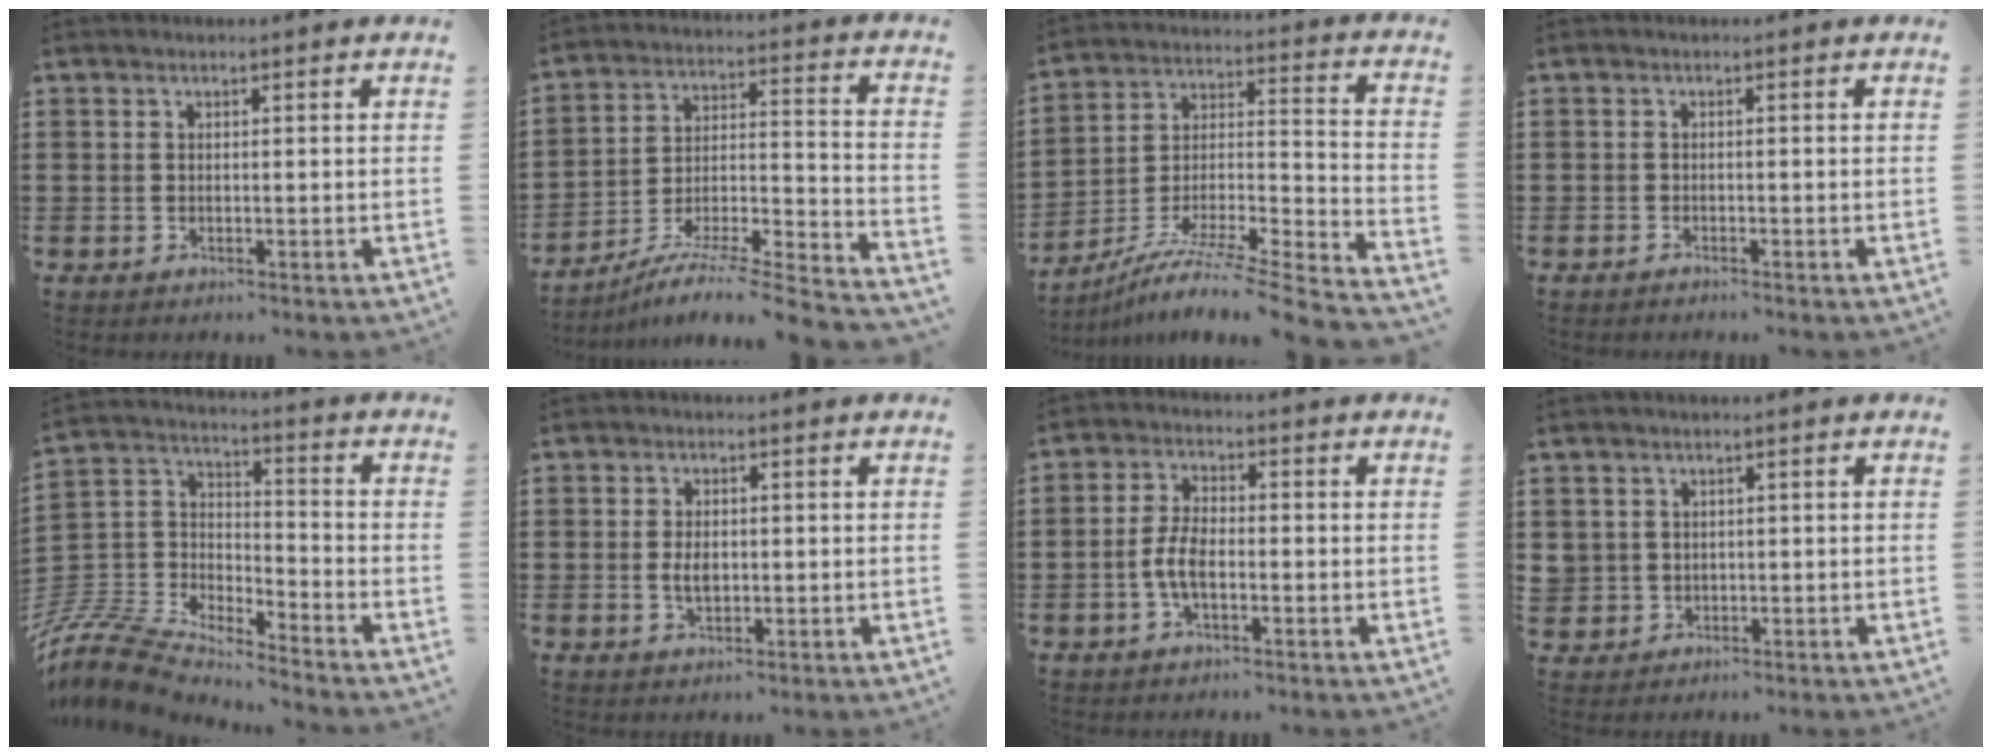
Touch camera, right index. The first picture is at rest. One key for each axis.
{"total": 7.4, "fx": -6.4, "fy": -0.1, "fz": 3.6, "tx": -0.057, "ty": -0.007, "tz": -0.131}
{"total": 7.2, "fx": -5.9, "fy": 0.0, "fz": 4.2, "tx": -0.077, "ty": -0.017, "tz": -0.122}
{"total": 0.7, "fx": -0.7, "fy": 0.1, "fz": 0.1, "tx": -0.003, "ty": -0.001, "tz": -0.013}
{"total": 8.0, "fx": -7.7, "fy": 1.6, "fz": 1.5, "tx": -0.071, "ty": -0.008, "tz": -0.166}
{"total": 3.0, "fx": -0.2, "fy": 1.6, "fz": 2.5, "tx": -0.049, "ty": 0.004, "tz": -0.004}
{"total": 4.9, "fx": -1.4, "fy": 2.3, "fz": 4.2, "tx": -0.101, "ty": -0.003, "tz": -0.032}
{"total": 1.8, "fx": 0.7, "fy": 1.7, "fz": 0.0, "tx": -0.008, "ty": 0.008, "tz": 0.011}